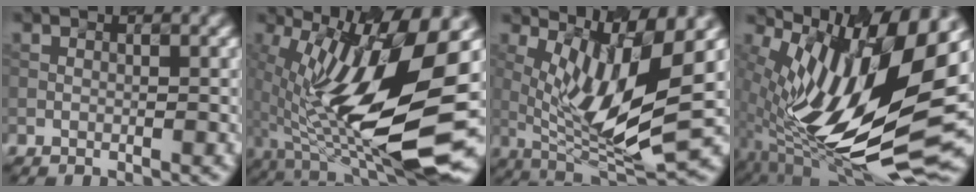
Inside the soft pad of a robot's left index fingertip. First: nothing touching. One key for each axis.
{"total": 15.5, "fx": -1.3, "fy": 5.5, "fz": 14.4, "tx": -0.257, "ty": -0.007, "tz": -0.020}
{"total": 9.6, "fx": 1.8, "fy": 2.8, "fz": 9.0, "tx": -0.149, "ty": -0.016, "tz": 0.040}
{"total": 14.8, "fx": 1.0, "fy": 5.8, "fz": 13.6, "tx": -0.253, "ty": 0.002, "tz": 0.027}